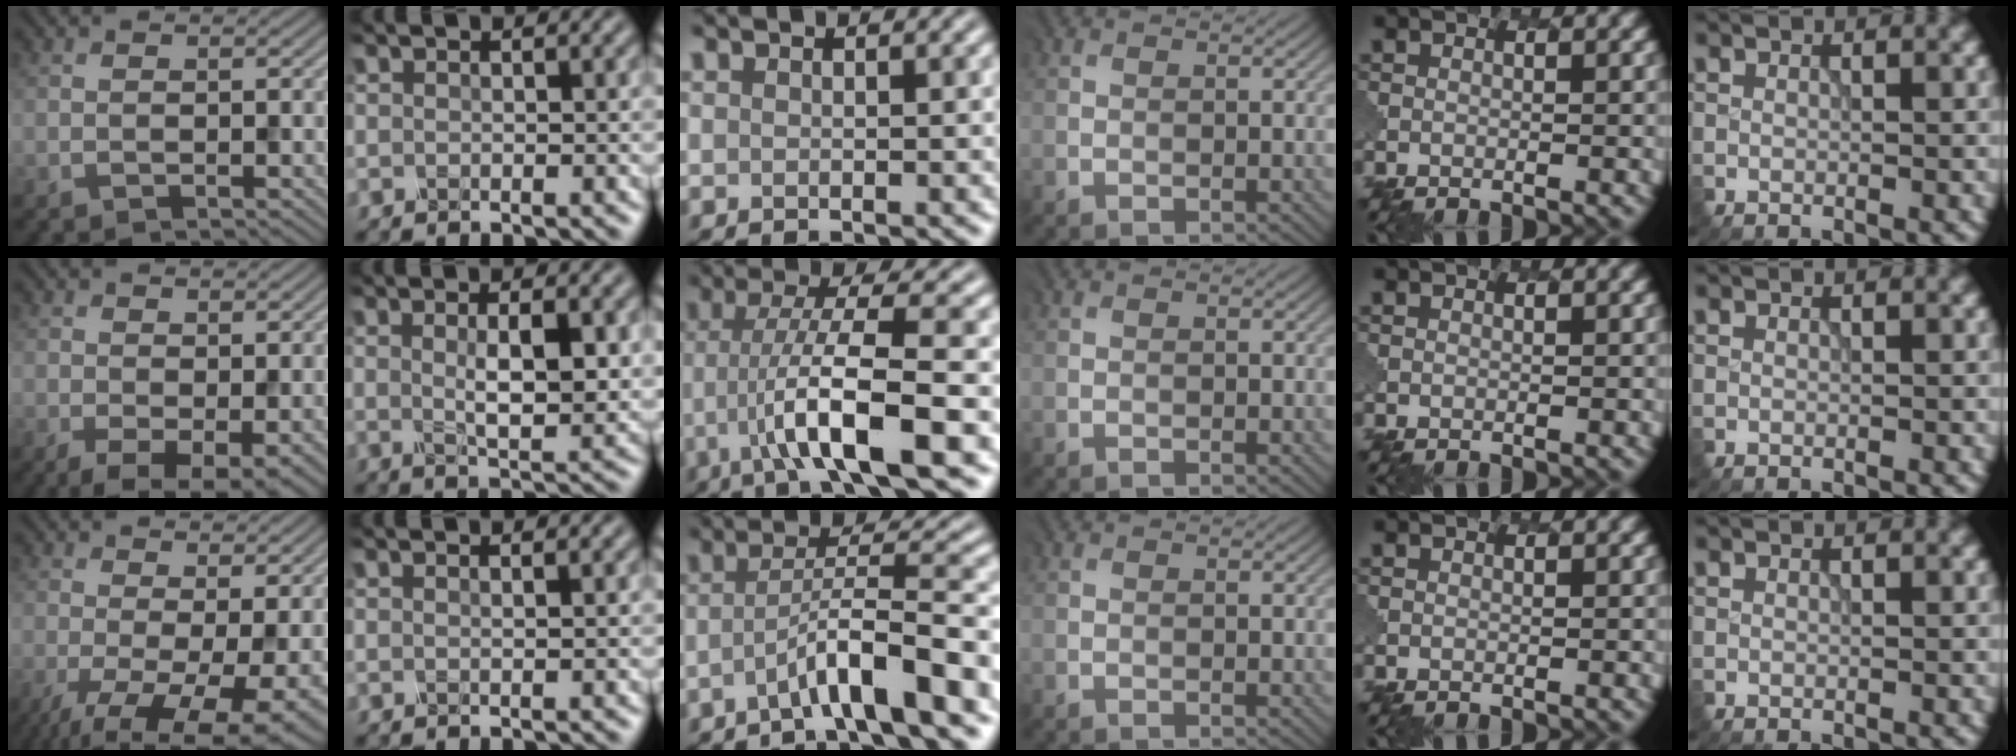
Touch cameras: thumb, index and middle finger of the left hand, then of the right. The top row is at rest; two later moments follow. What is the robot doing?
{"motion": "dispense", "object": "oil cruet"}